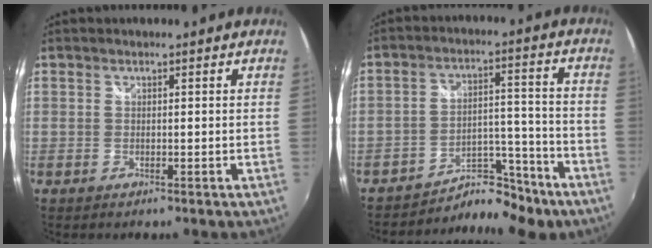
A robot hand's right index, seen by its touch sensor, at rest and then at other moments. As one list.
[{"total": 10.4, "force": [-9.0, 4.4, 2.6], "torque": [-0.036, 0.038, -0.129]}]